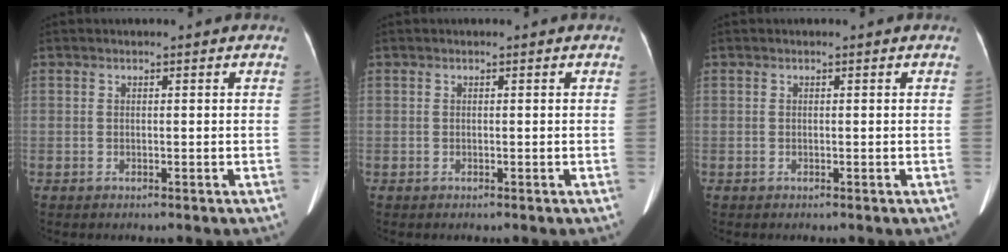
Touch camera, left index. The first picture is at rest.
{"total": 0.0}
{"total": 0.0}